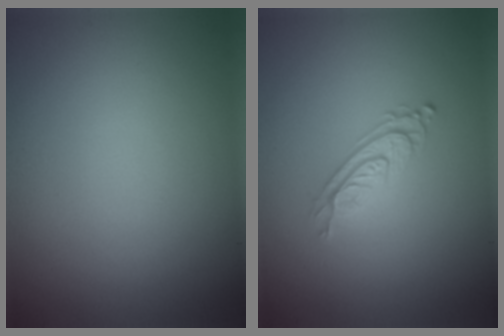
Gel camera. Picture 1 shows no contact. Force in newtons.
{"total": 2.8, "press": 2.0, "slide": 2.0}